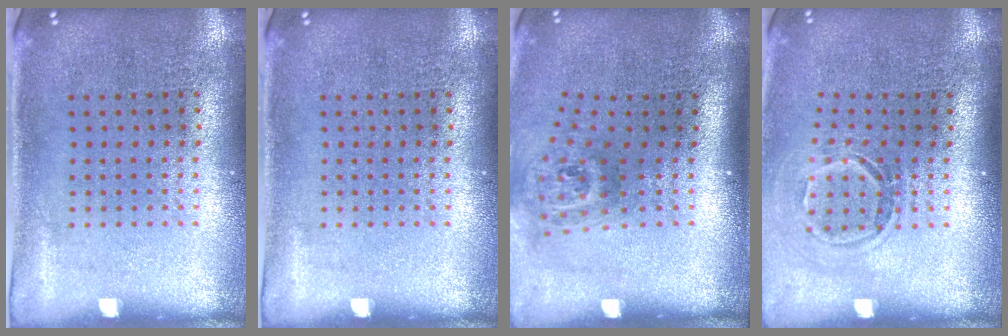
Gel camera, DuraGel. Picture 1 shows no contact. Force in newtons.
{"total": 0.0}
{"total": 1.8, "press": 1.2, "slide": 1.3}
{"total": 1.6, "press": 1.1, "slide": 1.2}